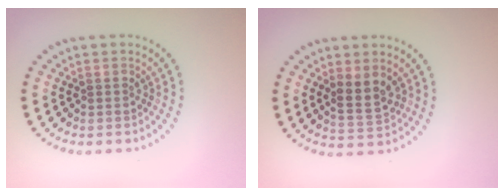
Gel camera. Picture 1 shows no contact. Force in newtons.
{"total": 2.7, "press": 2.5, "slide": 0.9}